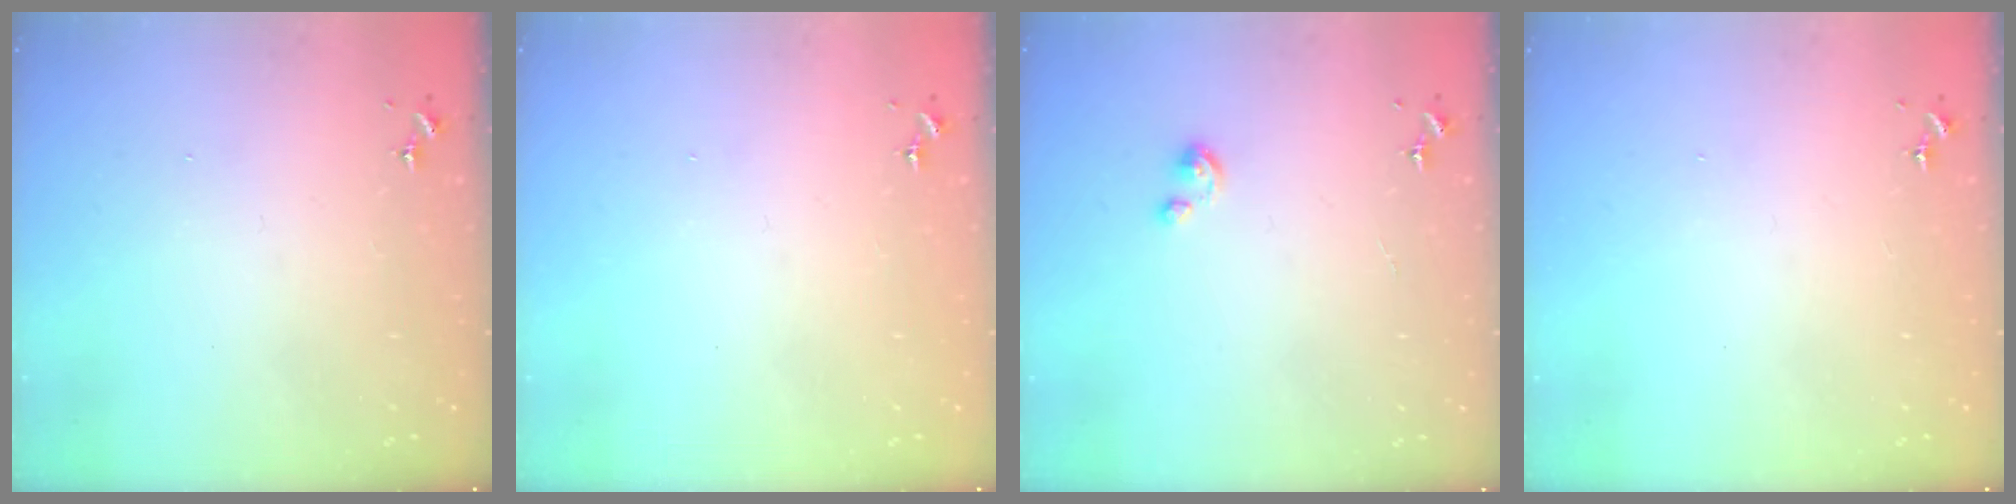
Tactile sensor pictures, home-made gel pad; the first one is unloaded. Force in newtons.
{"total": 0.0}
{"total": 2.3, "press": 2.3, "slide": 0.3}
{"total": 0.0}